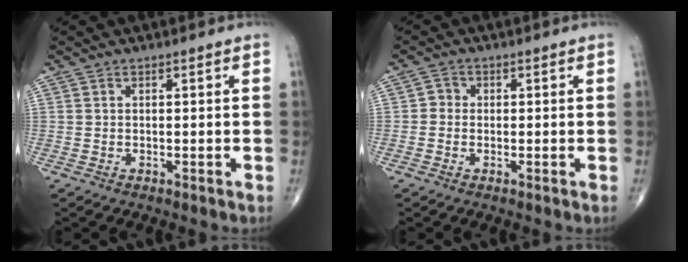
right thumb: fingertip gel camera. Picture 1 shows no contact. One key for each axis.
{"total": 1.9, "fx": -0.3, "fy": 1.7, "fz": 0.7, "tx": 0.001, "ty": 0.006, "tz": -0.012}